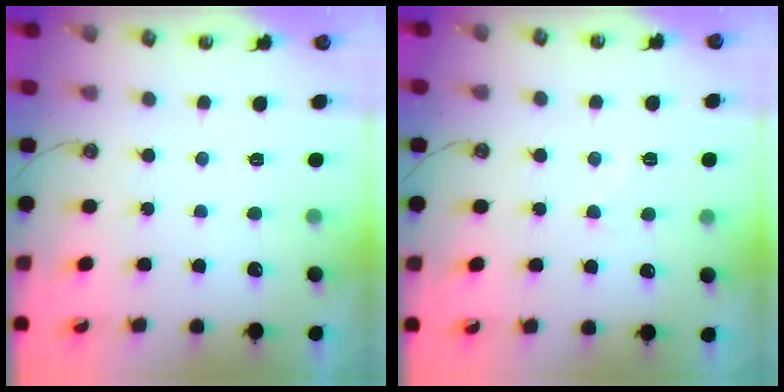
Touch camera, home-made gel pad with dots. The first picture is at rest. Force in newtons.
{"total": 4.9, "press": 4.9, "slide": 0.4}